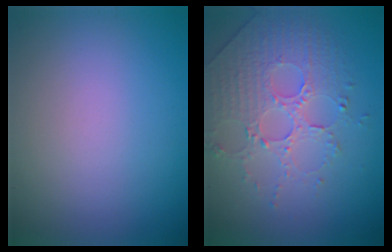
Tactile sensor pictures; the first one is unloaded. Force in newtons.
{"total": 5.2, "press": 3.7, "slide": 3.6}